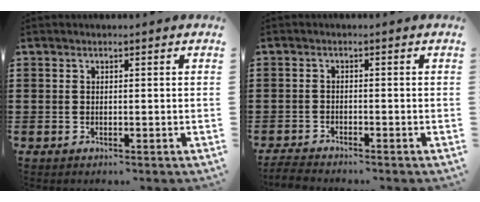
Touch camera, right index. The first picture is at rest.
{"total": 2.2, "force": [-2.2, 0.0, 0.2], "torque": [-0.012, -0.003, -0.047]}